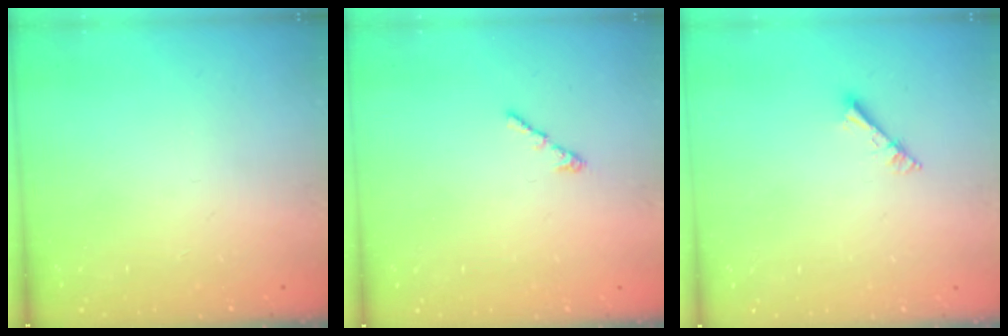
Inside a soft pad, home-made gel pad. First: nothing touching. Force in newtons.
{"total": 1.3, "press": 1.2, "slide": 0.6}
{"total": 3.0, "press": 3.0, "slide": 0.3}